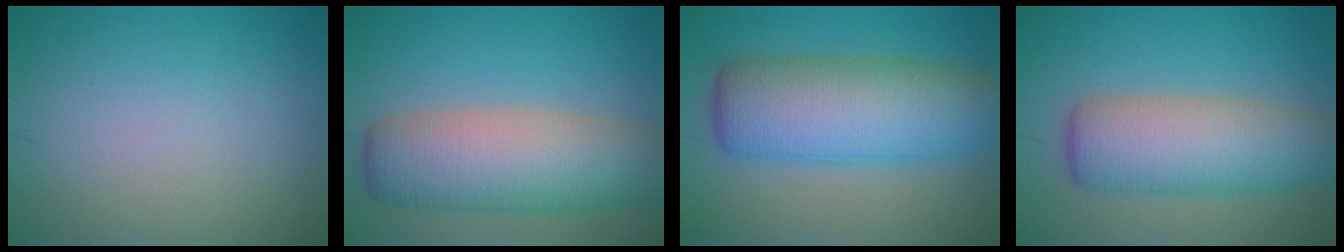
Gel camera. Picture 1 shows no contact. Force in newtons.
{"total": 9.1, "press": 9.1, "slide": 0.5}
{"total": 10.3, "press": 10.3, "slide": 0.4}
{"total": 7.8, "press": 7.8, "slide": 0.2}